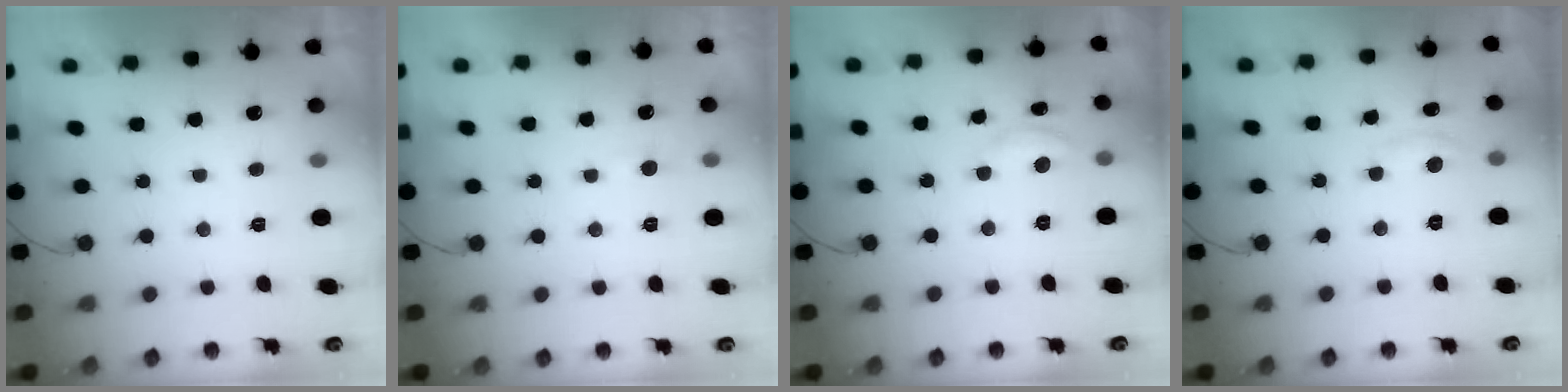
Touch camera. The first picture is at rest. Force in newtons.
{"total": 2.6, "press": 2.6, "slide": 0.2}
{"total": 5.2, "press": 5.2, "slide": 0.5}
{"total": 3.3, "press": 3.2, "slide": 0.3}